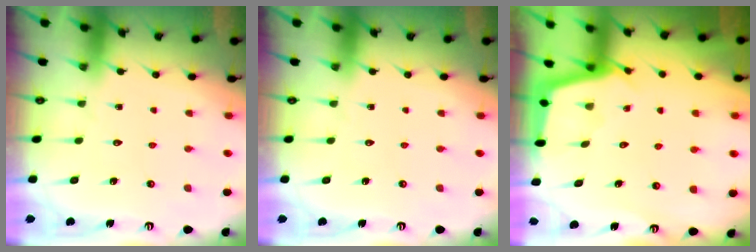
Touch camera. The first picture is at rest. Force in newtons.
{"total": 0.0}
{"total": 2.9, "press": 2.9, "slide": 0.3}